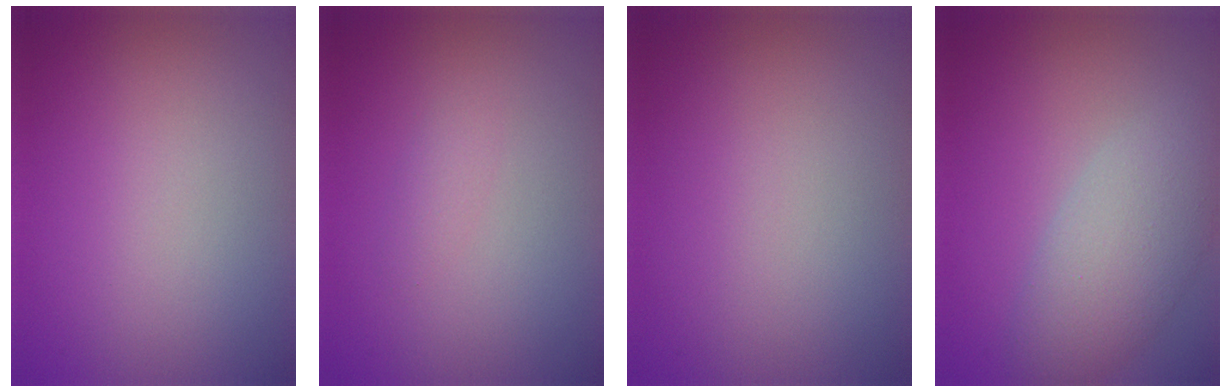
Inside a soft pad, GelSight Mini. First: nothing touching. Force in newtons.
{"total": 0.9, "press": 0.9, "slide": 0.0}
{"total": 0.0}
{"total": 5.0, "press": 5.0, "slide": 0.4}